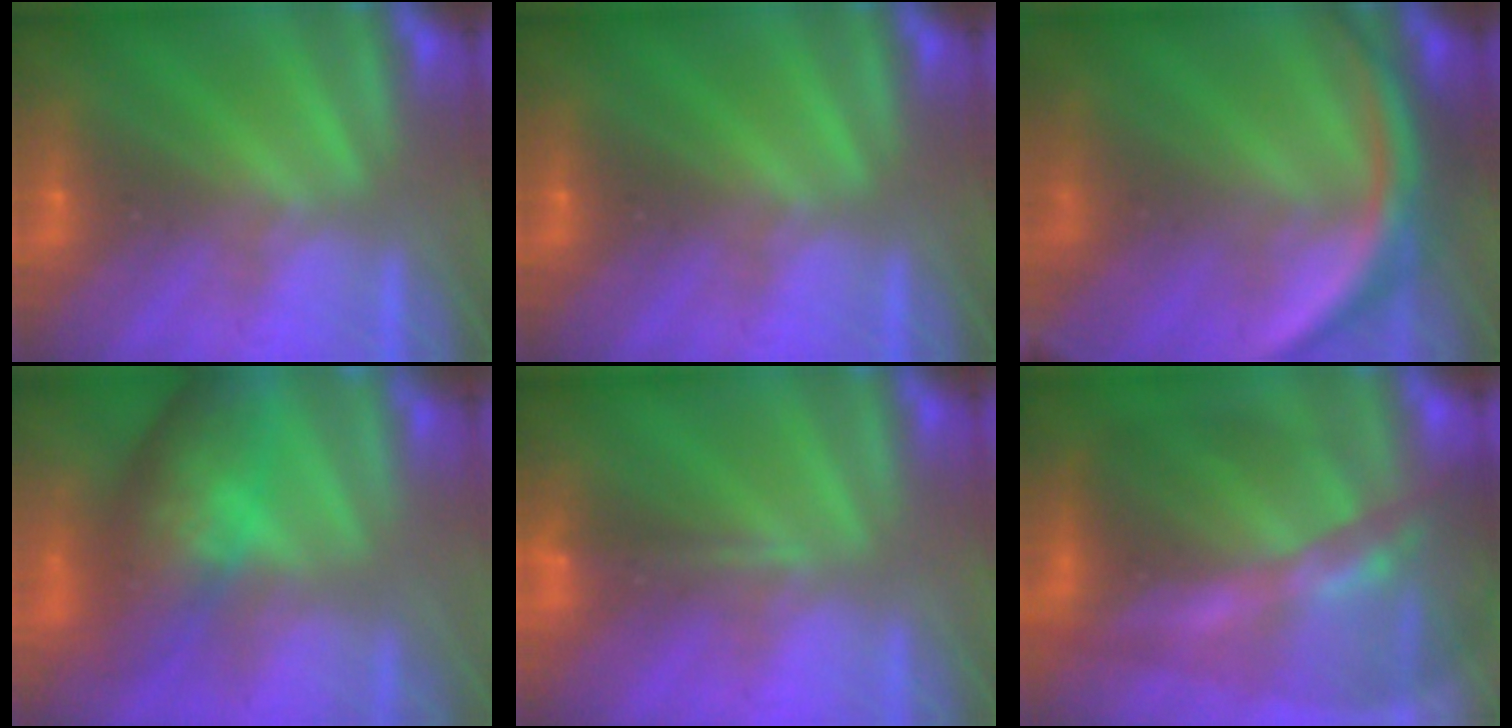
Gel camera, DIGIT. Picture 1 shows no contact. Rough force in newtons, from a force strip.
{"total": 0.0}
{"total": 9.8}
{"total": 7.6}
{"total": 1.3}
{"total": 11.7}